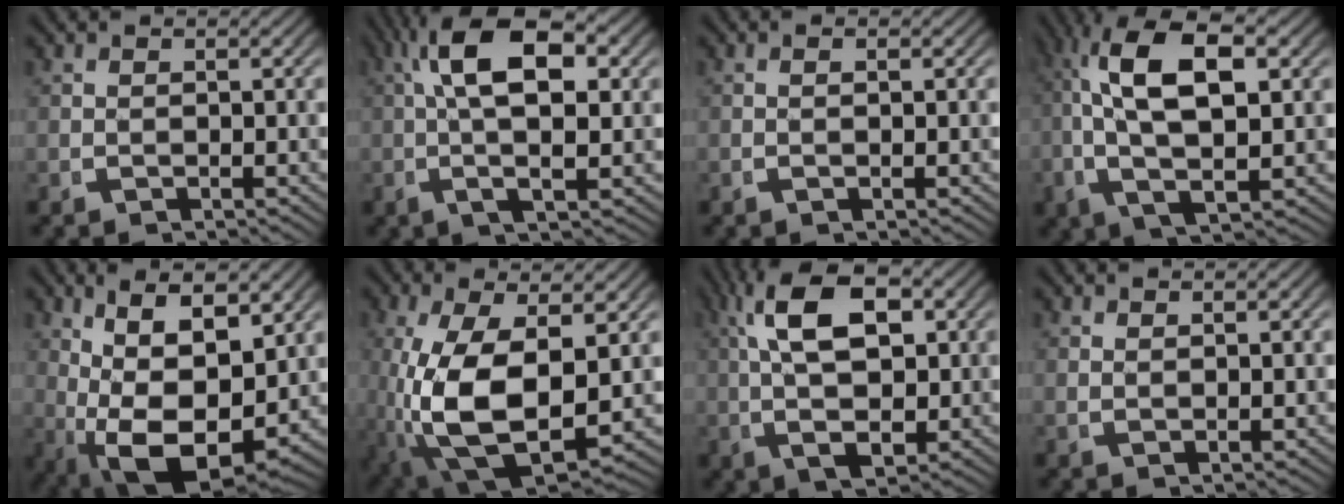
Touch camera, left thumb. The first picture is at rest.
{"total": 9.4, "force": [2.2, 4.3, 8.2], "torque": [-0.153, 0.000, 0.028]}
{"total": 0.6, "force": [-0.1, 0.1, 0.6], "torque": [-0.016, -0.001, -0.001]}
{"total": 10.3, "force": [1.5, 5.4, 8.7], "torque": [-0.201, -0.021, 0.037]}
{"total": 11.5, "force": [-0.8, 6.6, 9.4], "torque": [-0.191, -0.049, 0.020]}
{"total": 12.6, "force": [-1.4, 7.5, 10.1], "torque": [-0.245, -0.057, 0.009]}
{"total": 10.4, "force": [2.0, 5.5, 8.5], "torque": [-0.164, -0.009, 0.043]}
{"total": 1.1, "force": [1.0, 0.0, 0.4], "torque": [-0.010, -0.002, 0.026]}